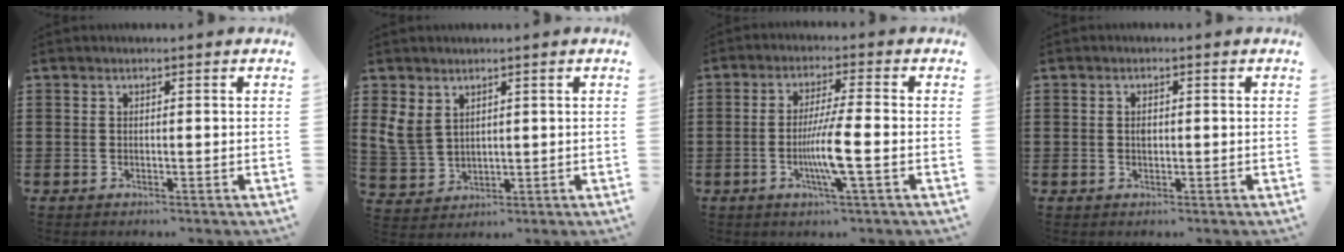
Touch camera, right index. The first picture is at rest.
{"total": 4.3, "force": [2.3, 3.0, 1.9], "torque": [-0.065, 0.005, 0.043]}
{"total": 7.2, "force": [-1.9, 0.1, 6.9], "torque": [-0.138, -0.018, -0.039]}
{"total": 1.4, "force": [0.1, 0.7, 1.2], "torque": [-0.025, 0.004, 0.001]}